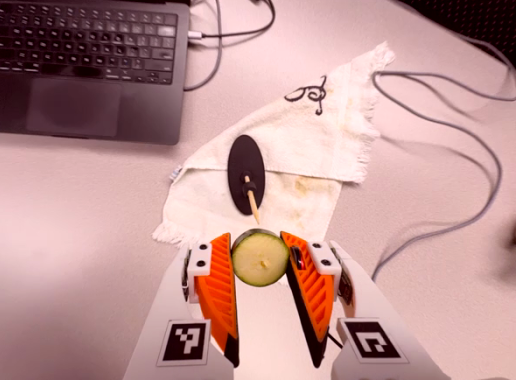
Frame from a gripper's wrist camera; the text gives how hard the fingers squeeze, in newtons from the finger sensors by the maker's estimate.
{"total": 10.4, "left": 10.1, "right": 10.6}